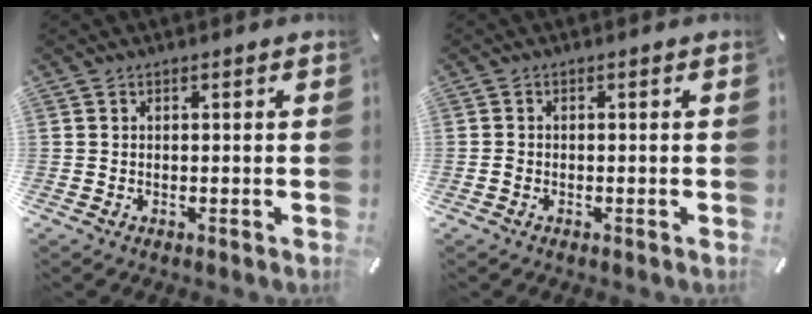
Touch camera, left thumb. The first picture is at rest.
{"total": 0.9, "force": [-0.4, 0.6, 0.4], "torque": [-0.007, 0.003, -0.010]}